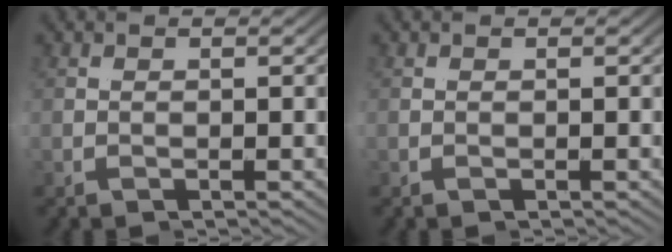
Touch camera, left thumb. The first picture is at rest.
{"total": 0.0}